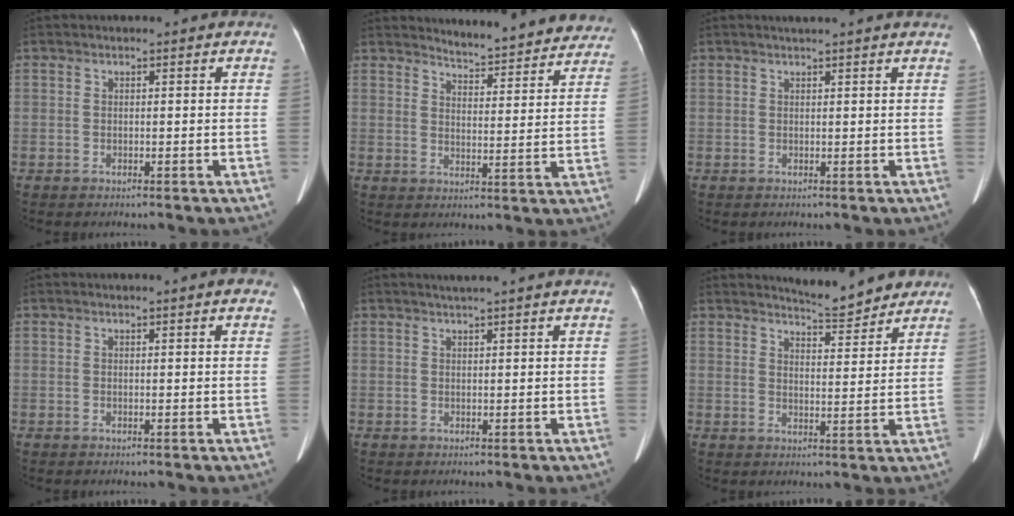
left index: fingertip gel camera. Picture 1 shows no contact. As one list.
[{"total": 16.2, "force": [15.5, 2.6, 3.8], "torque": [-0.028, -0.045, 0.171]}, {"total": 4.3, "force": [3.8, -0.4, 1.9], "torque": [-0.024, 0.021, 0.042]}, {"total": 2.4, "force": [1.7, 0.2, 1.6], "torque": [-0.018, 0.009, 0.015]}, {"total": 3.8, "force": [3.2, -0.8, 1.8], "torque": [-0.023, 0.017, 0.043]}, {"total": 7.3, "force": [7.0, 1.0, 1.8], "torque": [-0.031, -0.005, 0.092]}]